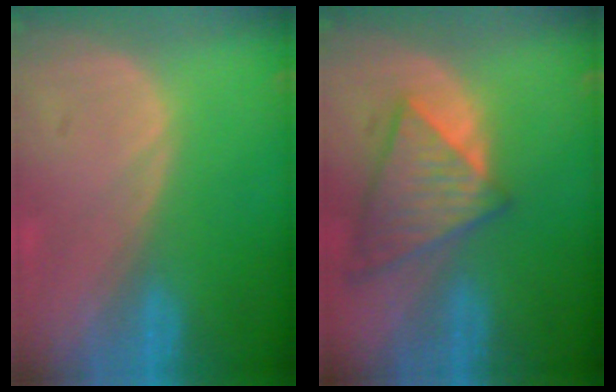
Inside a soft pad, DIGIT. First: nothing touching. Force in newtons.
{"total": 8.0, "press": 7.3, "slide": 3.4}